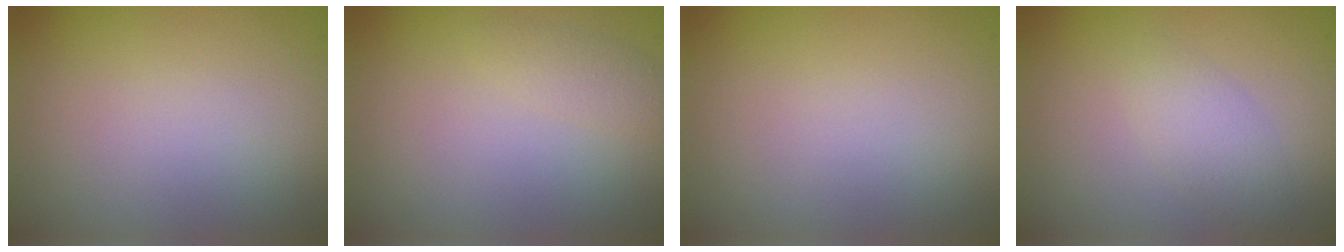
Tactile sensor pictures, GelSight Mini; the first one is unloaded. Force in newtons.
{"total": 1.1, "press": 1.1, "slide": 0.0}
{"total": 0.0}
{"total": 2.1, "press": 2.1, "slide": 0.1}